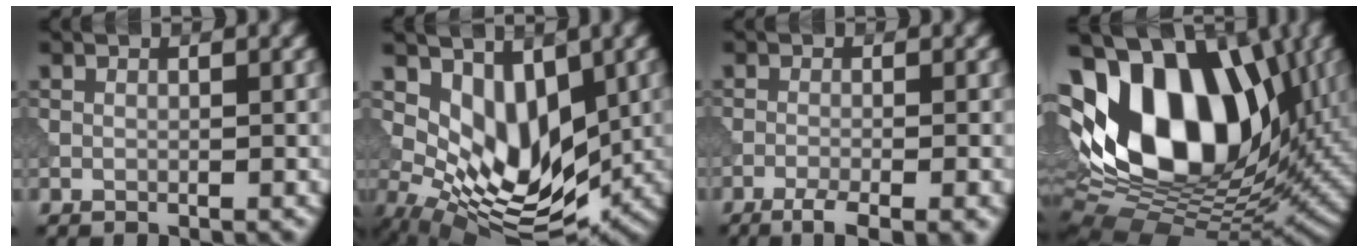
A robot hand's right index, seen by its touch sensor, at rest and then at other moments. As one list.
[{"total": 7.3, "force": [1.6, 4.4, 5.7], "torque": [-0.106, -0.019, 0.037]}, {"total": 3.8, "force": [-2.1, 1.0, 3.1], "torque": [-0.052, -0.001, -0.038]}, {"total": 18.0, "force": [3.7, 11.2, 13.5], "torque": [-0.242, 0.027, 0.049]}]